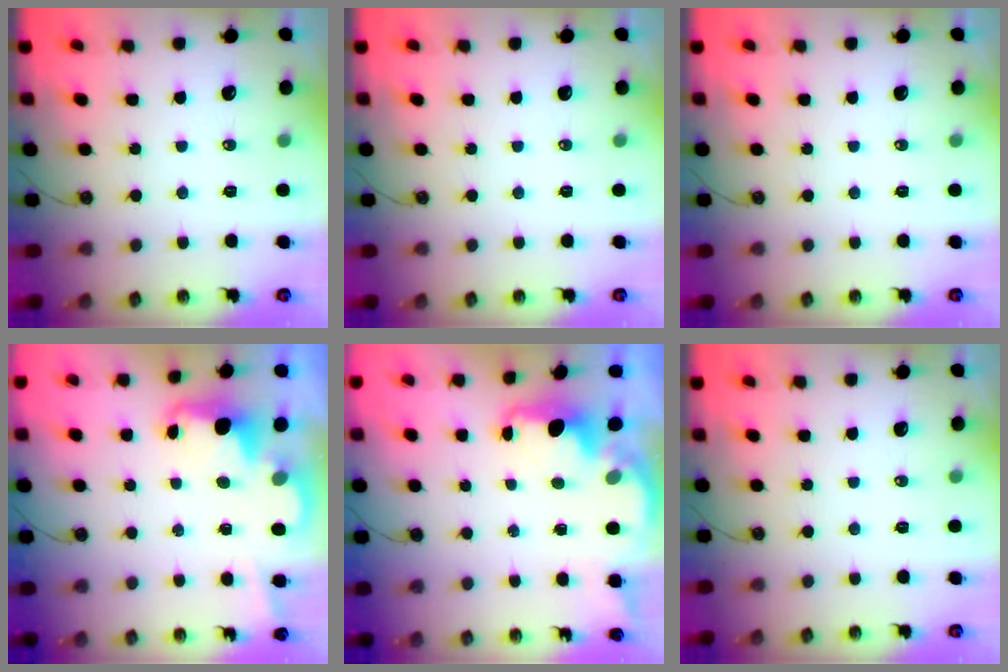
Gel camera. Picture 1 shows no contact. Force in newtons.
{"total": 0.0}
{"total": 0.0}
{"total": 2.6, "press": 2.5, "slide": 0.6}
{"total": 1.6, "press": 1.5, "slide": 0.6}
{"total": 0.0}